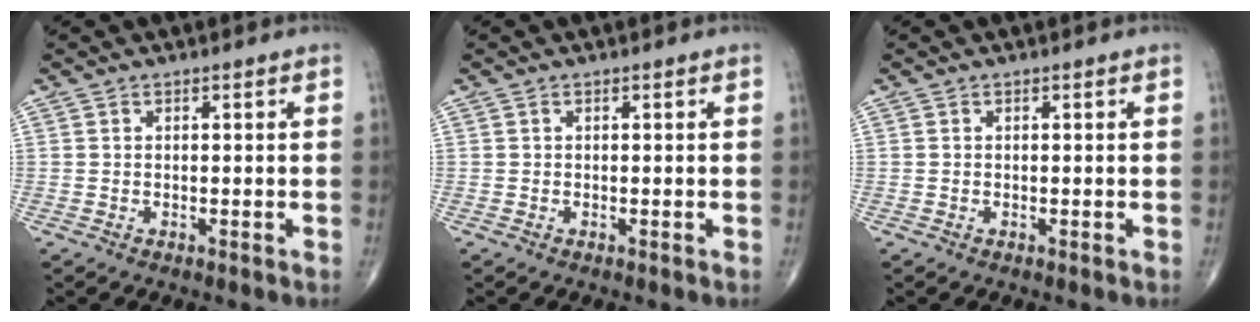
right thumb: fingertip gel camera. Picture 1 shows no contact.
{"total": 0.0}
{"total": 0.0}